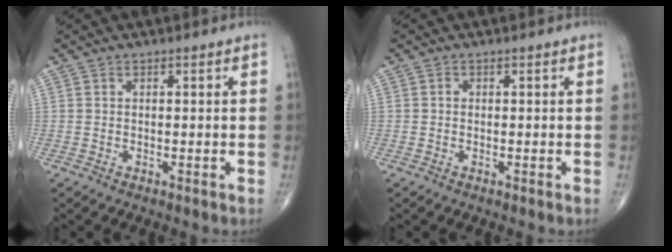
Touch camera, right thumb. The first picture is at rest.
{"total": 0.6, "force": [0.0, 0.5, 0.3], "torque": [-0.001, 0.002, -0.003]}